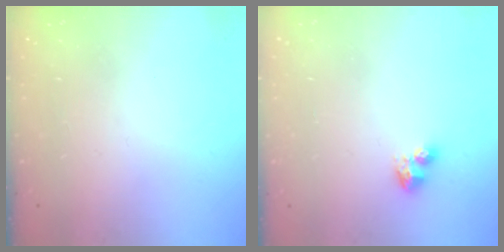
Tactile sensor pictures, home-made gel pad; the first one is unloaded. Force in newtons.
{"total": 3.9, "press": 3.9, "slide": 0.3}